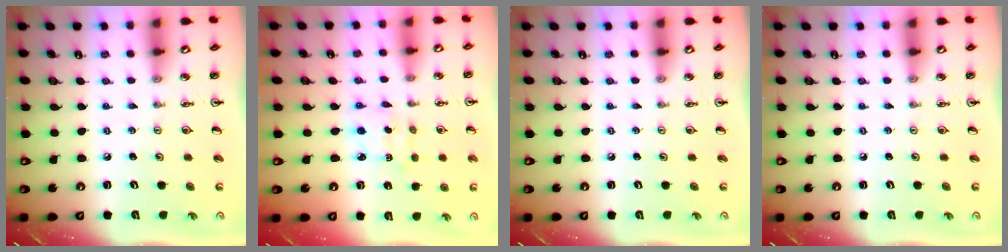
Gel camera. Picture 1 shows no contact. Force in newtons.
{"total": 2.0, "press": 1.9, "slide": 0.5}
{"total": 0.0}
{"total": 0.0}